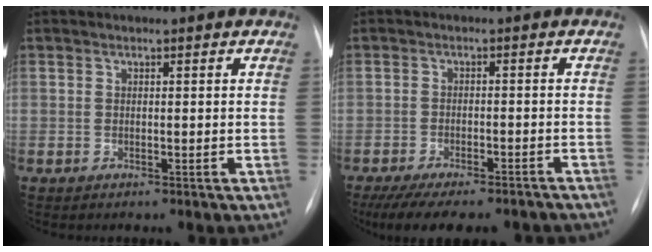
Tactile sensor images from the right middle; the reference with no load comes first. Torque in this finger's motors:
{"motor_torque": [1.11, -1.03, 0.21, 0.10]}